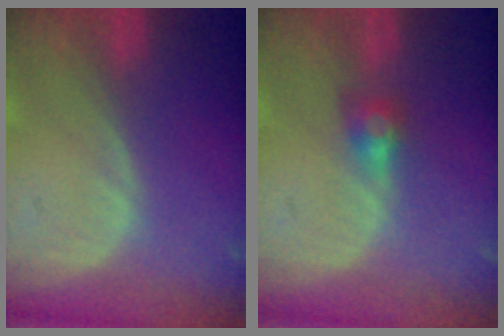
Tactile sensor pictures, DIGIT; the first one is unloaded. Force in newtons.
{"total": 3.0, "press": 2.5, "slide": 1.6}